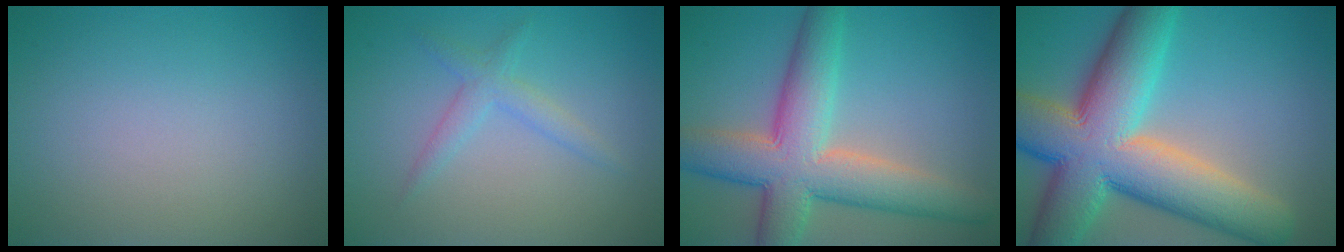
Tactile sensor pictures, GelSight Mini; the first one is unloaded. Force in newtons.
{"total": 2.0, "press": 2.0, "slide": 0.2}
{"total": 9.2, "press": 9.2, "slide": 0.4}
{"total": 14.6, "press": 14.5, "slide": 0.6}